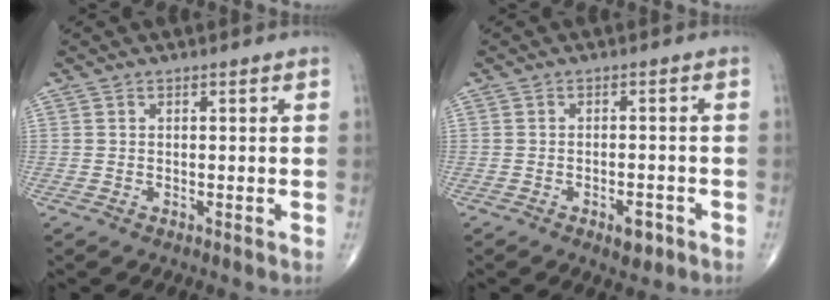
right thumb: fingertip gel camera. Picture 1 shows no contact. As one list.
[{"total": 3.5, "force": [-1.9, 1.6, 2.4], "torque": [-0.023, 0.008, -0.024]}]